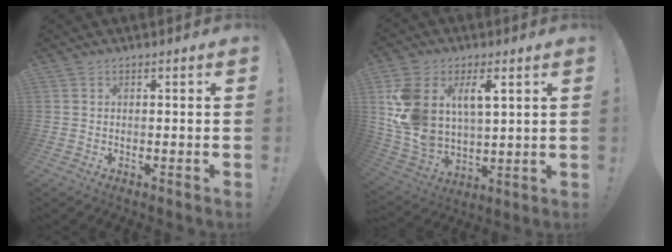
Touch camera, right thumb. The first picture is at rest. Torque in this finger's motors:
{"motor_torque": [1.66, 1.73, 0.65, 0.22, 0.28]}